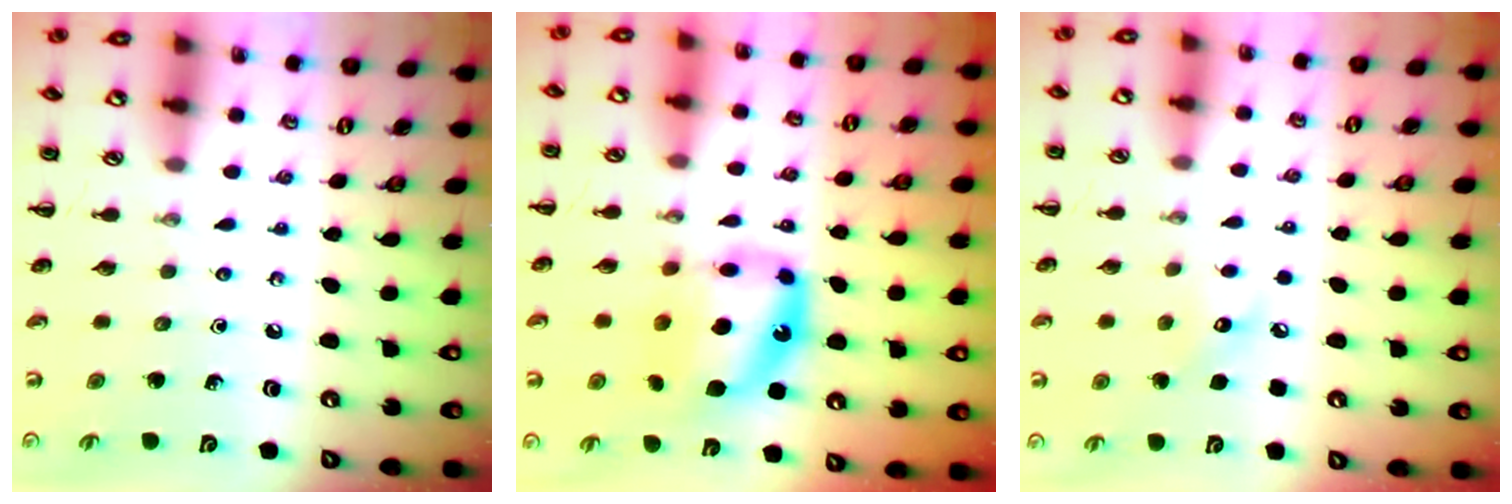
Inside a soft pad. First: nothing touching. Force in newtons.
{"total": 12.5, "press": 12.0, "slide": 3.5}
{"total": 5.7, "press": 5.6, "slide": 1.1}